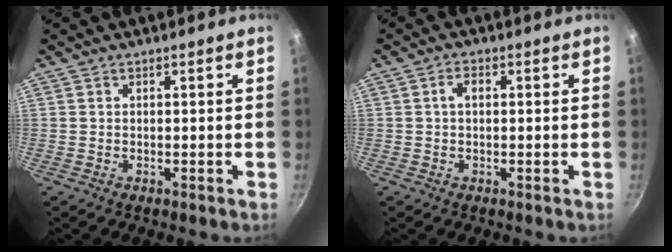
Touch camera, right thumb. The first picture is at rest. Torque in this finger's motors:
{"motor_torque": [0.19, 1.06, 0.35, -0.17, 0.00]}